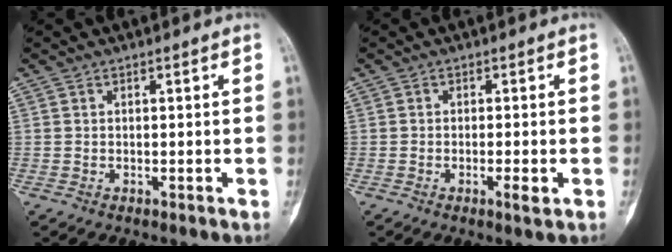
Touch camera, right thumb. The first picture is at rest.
{"total": 2.4, "force": [-0.9, 0.4, 2.2], "torque": [-0.038, -0.004, -0.015]}